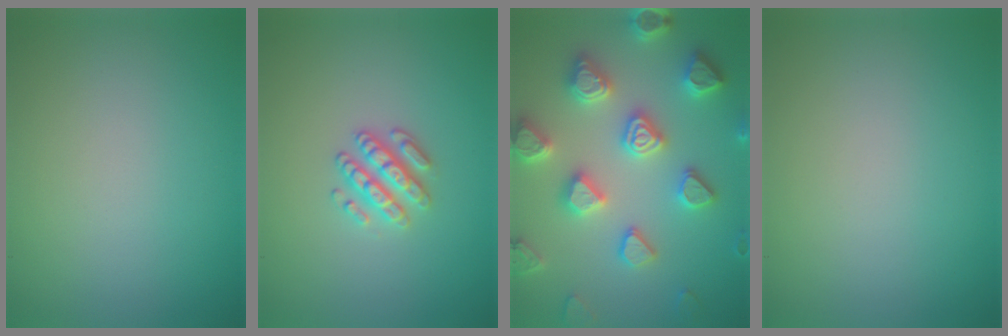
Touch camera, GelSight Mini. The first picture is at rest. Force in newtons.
{"total": 2.8, "press": 2.6, "slide": 0.9}
{"total": 7.1, "press": 7.0, "slide": 1.5}
{"total": 0.0}